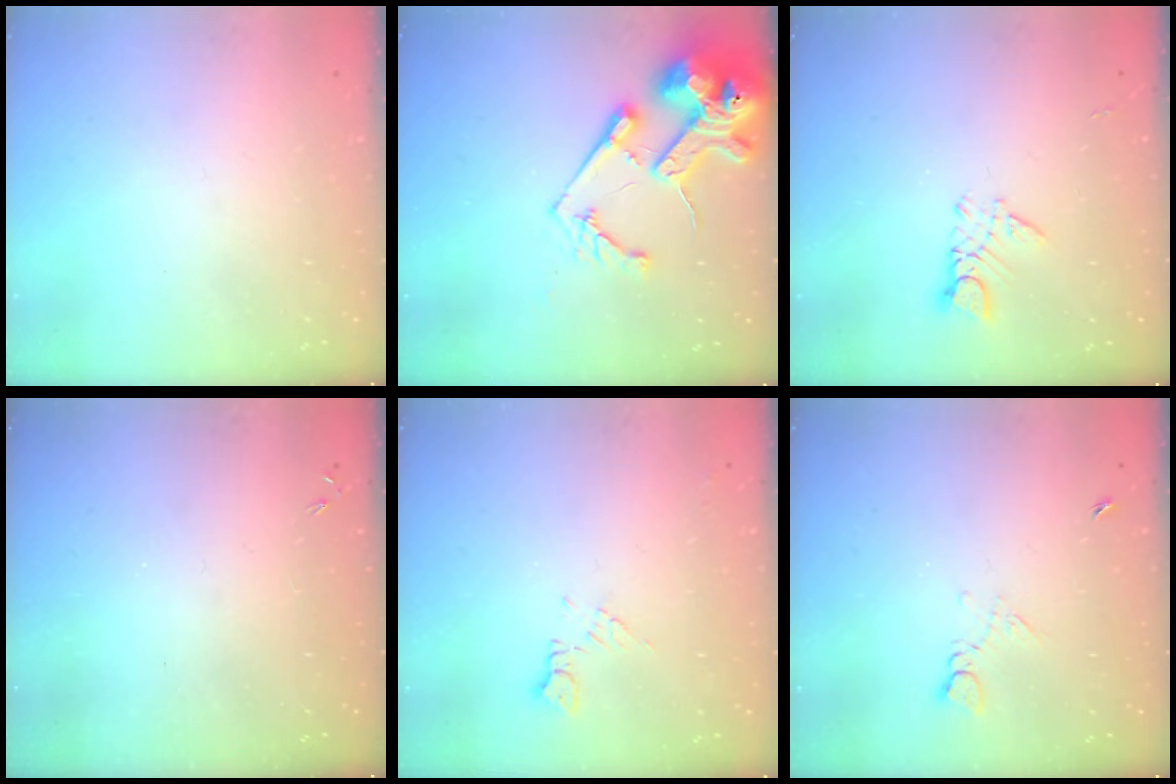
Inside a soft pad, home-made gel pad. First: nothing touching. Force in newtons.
{"total": 21.6, "press": 21.5, "slide": 2.7}
{"total": 3.3, "press": 3.3, "slide": 0.3}
{"total": 0.0}
{"total": 7.0, "press": 6.9, "slide": 0.8}
{"total": 3.9, "press": 3.9, "slide": 0.6}